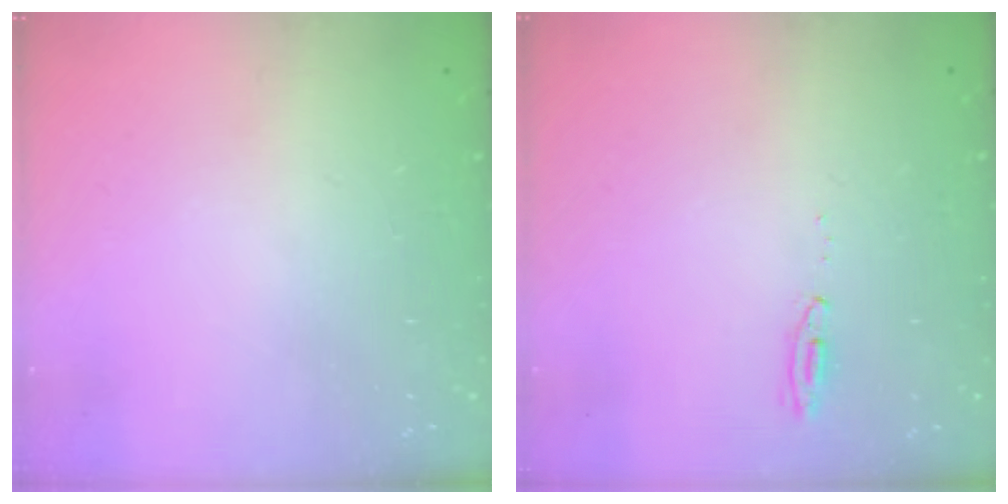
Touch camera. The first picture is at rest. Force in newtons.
{"total": 4.1, "press": 3.1, "slide": 2.6}